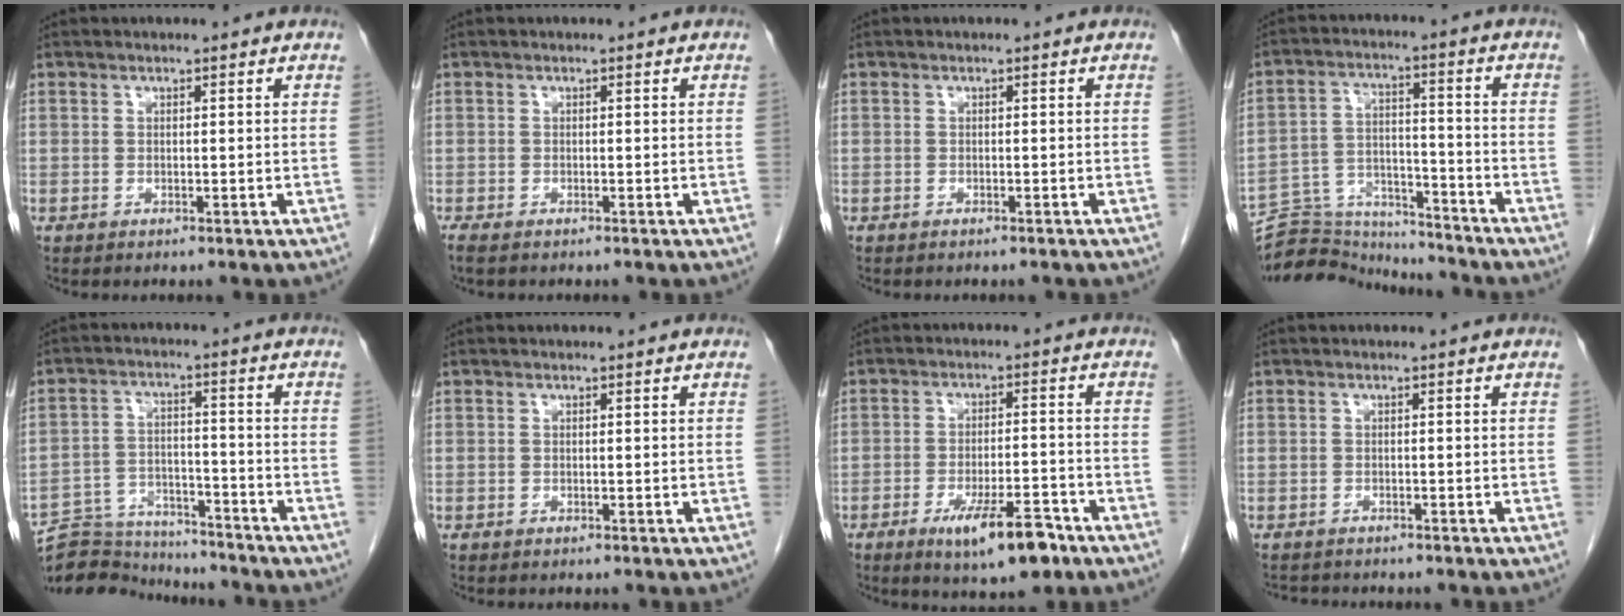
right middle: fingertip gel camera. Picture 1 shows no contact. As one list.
[{"total": 1.9, "force": [-1.6, 0.6, 1.0], "torque": [-0.016, -0.006, -0.022]}, {"total": 0.6, "force": [-0.6, 0.1, 0.2], "torque": [-0.009, -0.001, -0.009]}, {"total": 12.9, "force": [-12.7, 2.1, 0.7], "torque": [-0.009, 0.038, -0.206]}, {"total": 12.7, "force": [-12.4, 2.5, 1.4], "torque": [-0.020, 0.023, -0.194]}, {"total": 0.0}, {"total": 8.9, "force": [-5.4, 2.0, 6.7], "torque": [-0.107, -0.009, -0.082]}, {"total": 3.0, "force": [-2.8, 0.9, 0.8], "torque": [-0.013, -0.005, -0.038]}]